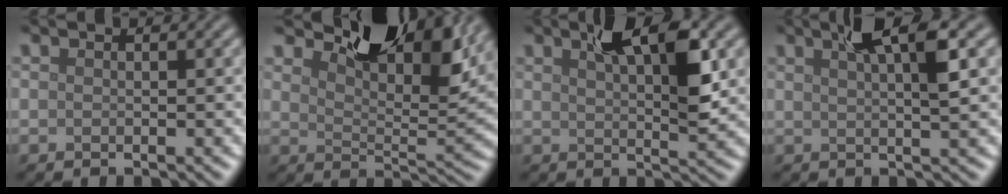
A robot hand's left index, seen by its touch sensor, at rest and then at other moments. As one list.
[{"total": 8.8, "force": [5.9, 3.3, 5.5], "torque": [-0.082, -0.002, 0.095]}, {"total": 5.8, "force": [2.7, 1.6, 4.9], "torque": [-0.077, 0.004, 0.042]}, {"total": 5.0, "force": [2.4, 0.9, 4.2], "torque": [-0.062, 0.010, 0.036]}]